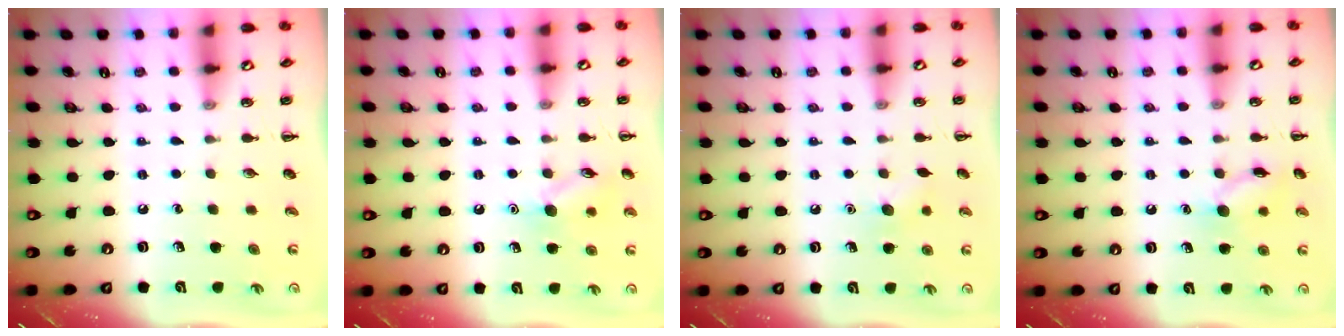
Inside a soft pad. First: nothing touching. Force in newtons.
{"total": 8.8, "press": 8.7, "slide": 1.0}
{"total": 6.5, "press": 6.3, "slide": 1.3}
{"total": 9.4, "press": 9.4, "slide": 0.4}